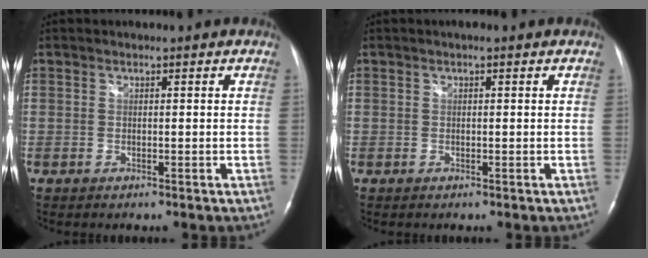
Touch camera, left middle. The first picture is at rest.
{"total": 0.7, "force": [0.4, 0.1, 0.6], "torque": [-0.013, 0.002, 0.003]}